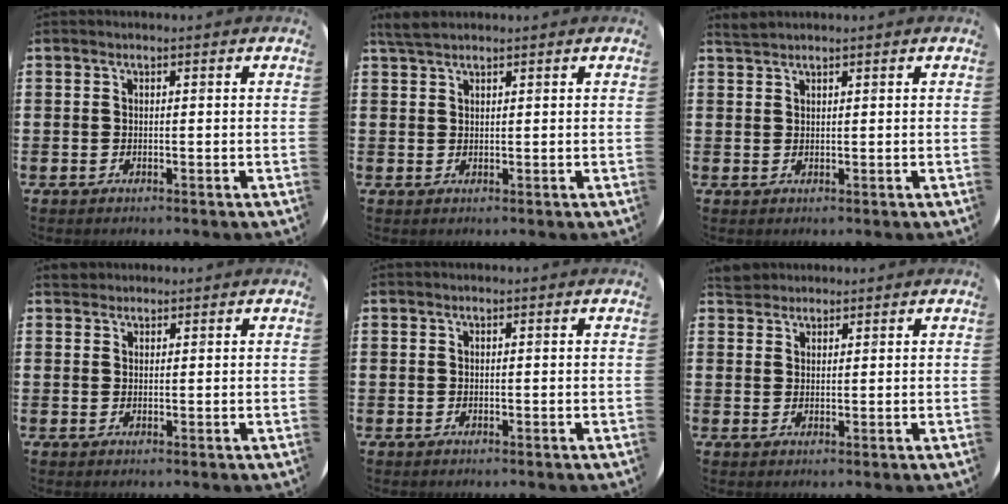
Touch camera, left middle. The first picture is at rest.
{"total": 2.3, "force": [2.0, 0.5, 1.1], "torque": [-0.025, 0.005, 0.038]}
{"total": 1.2, "force": [1.1, -0.1, 0.0], "torque": [-0.002, -0.001, 0.023]}
{"total": 1.4, "force": [1.2, 0.5, 0.0], "torque": [0.006, 0.002, 0.023]}
{"total": 0.0}
{"total": 2.5, "force": [2.4, 0.8, 0.1], "torque": [0.001, 0.000, 0.045]}